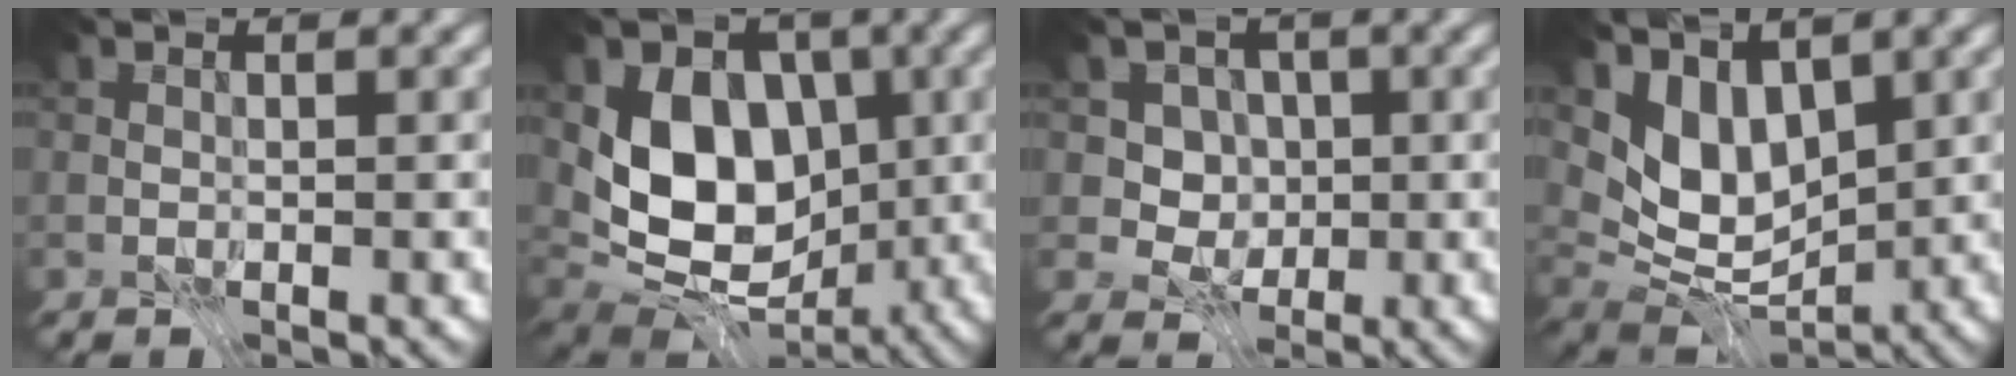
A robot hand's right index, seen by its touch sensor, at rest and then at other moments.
{"total": 9.2, "force": [0.4, 6.8, 6.2], "torque": [-0.099, -0.019, 0.002]}
{"total": 4.7, "force": [1.0, 4.0, 2.2], "torque": [-0.027, -0.004, 0.014]}
{"total": 6.6, "force": [2.3, 4.1, 4.6], "torque": [-0.082, -0.007, 0.049]}